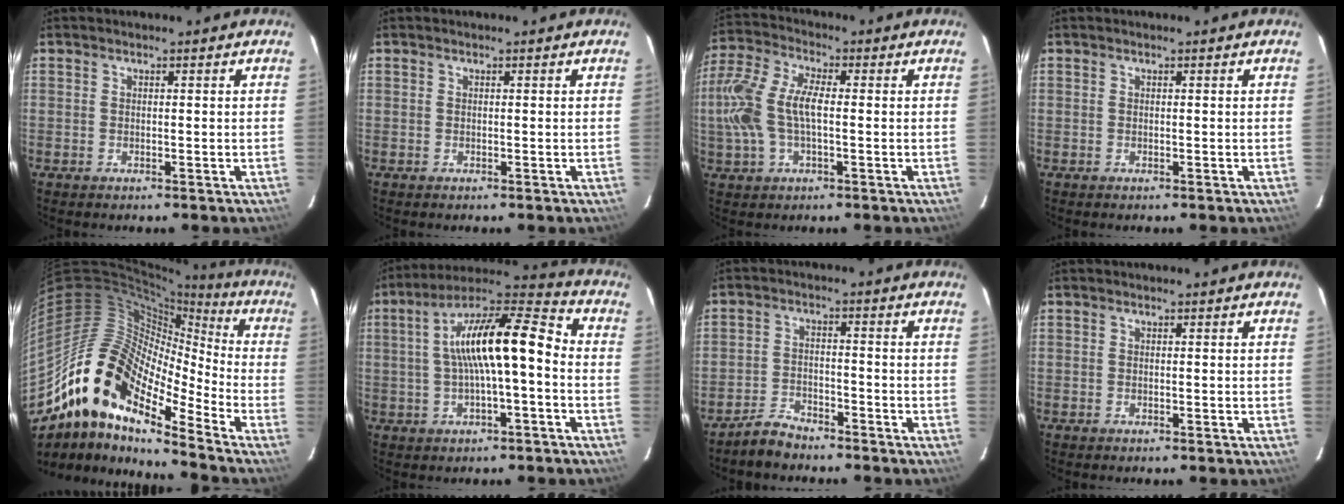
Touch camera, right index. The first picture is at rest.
{"total": 0.0}
{"total": 12.5, "force": [-0.7, 5.8, 11.0], "torque": [-0.244, 0.013, -0.016]}
{"total": 0.0}
{"total": 17.8, "force": [-12.0, 6.1, 11.7], "torque": [-0.187, -0.009, -0.243]}
{"total": 14.9, "force": [-0.4, 3.7, 14.4], "torque": [-0.243, 0.035, -0.009]}
{"total": 4.4, "force": [-4.0, 1.7, 0.8], "torque": [-0.030, 0.011, -0.072]}
{"total": 0.0}